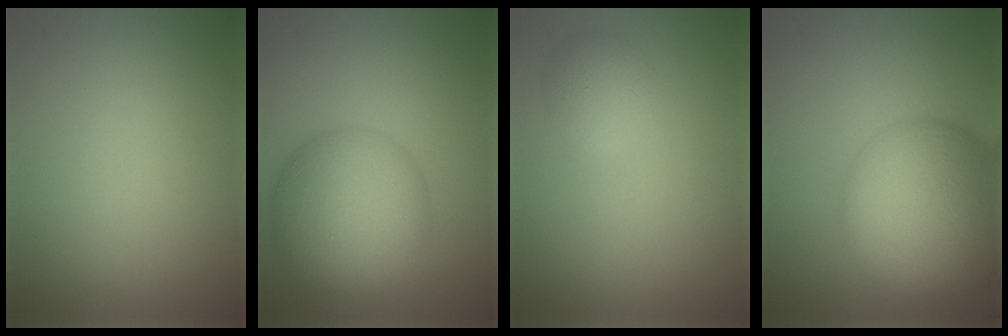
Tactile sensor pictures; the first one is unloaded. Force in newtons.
{"total": 9.5, "press": 9.5, "slide": 0.1}
{"total": 2.3, "press": 2.3, "slide": 0.1}
{"total": 13.0, "press": 13.0, "slide": 0.7}